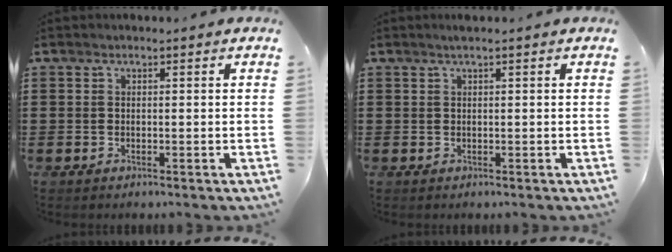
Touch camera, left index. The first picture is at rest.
{"total": 0.8, "force": [0.5, -0.1, 0.7], "torque": [-0.012, 0.000, 0.008]}